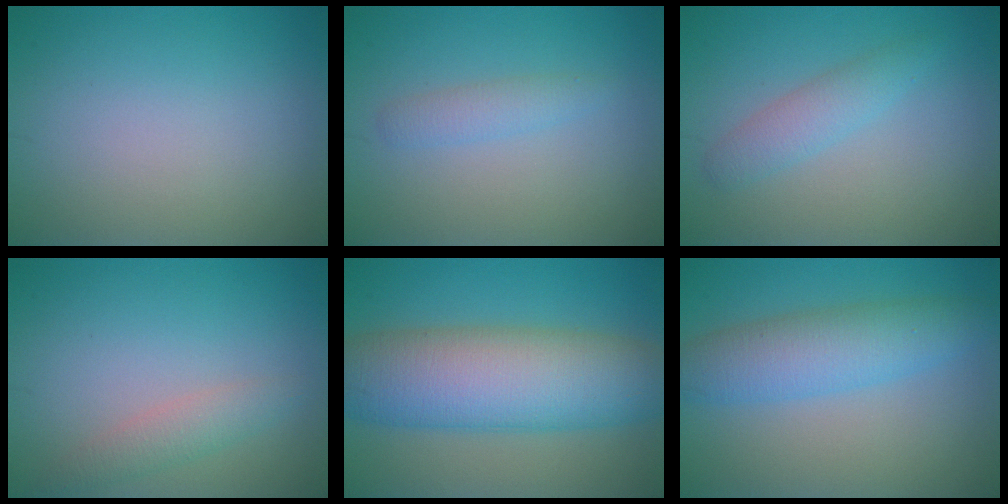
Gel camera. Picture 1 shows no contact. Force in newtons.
{"total": 1.6, "press": 1.6, "slide": 0.2}
{"total": 2.3, "press": 2.3, "slide": 0.0}
{"total": 2.0, "press": 2.0, "slide": 0.1}
{"total": 11.2, "press": 11.2, "slide": 0.4}
{"total": 5.4, "press": 5.4, "slide": 0.1}